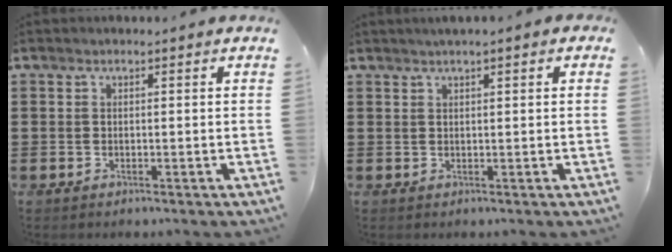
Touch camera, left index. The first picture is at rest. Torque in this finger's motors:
{"motor_torque": [1.52, -0.62, 0.84, 0.13]}